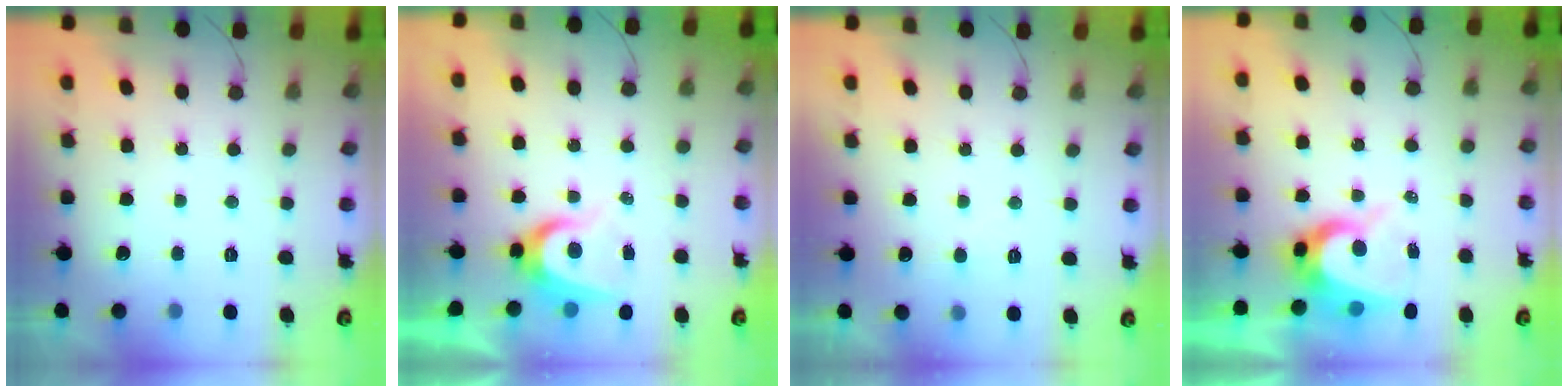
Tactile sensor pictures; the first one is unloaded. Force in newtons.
{"total": 6.3, "press": 6.3, "slide": 0.2}
{"total": 4.7, "press": 4.7, "slide": 0.3}
{"total": 7.8, "press": 7.8, "slide": 0.5}